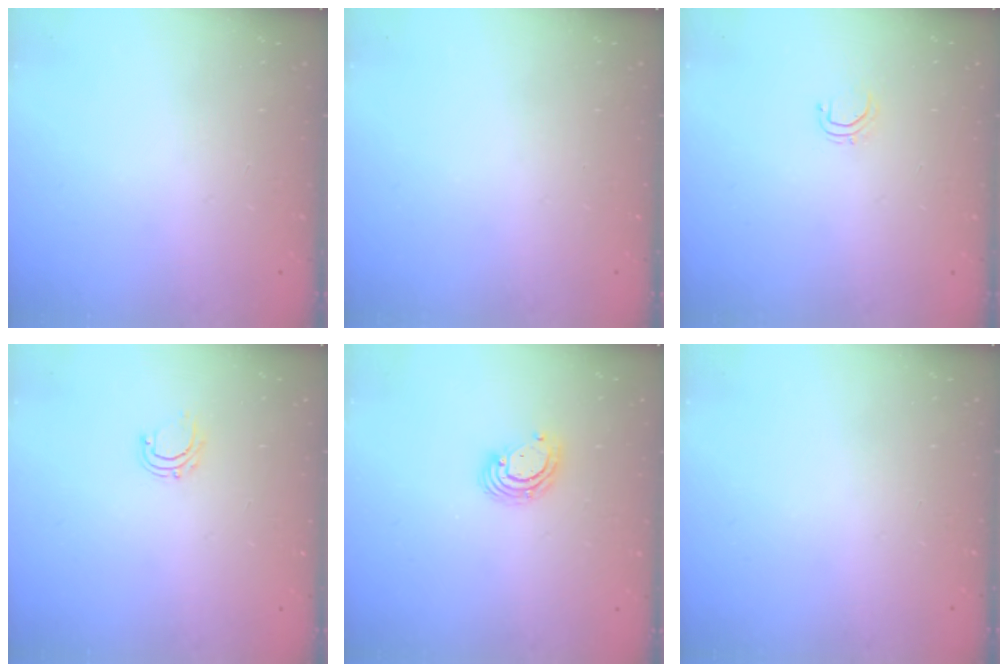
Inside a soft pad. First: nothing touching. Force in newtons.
{"total": 0.0}
{"total": 3.8, "press": 3.8, "slide": 0.2}
{"total": 4.9, "press": 4.8, "slide": 0.4}
{"total": 5.2, "press": 5.2, "slide": 0.3}
{"total": 0.0}